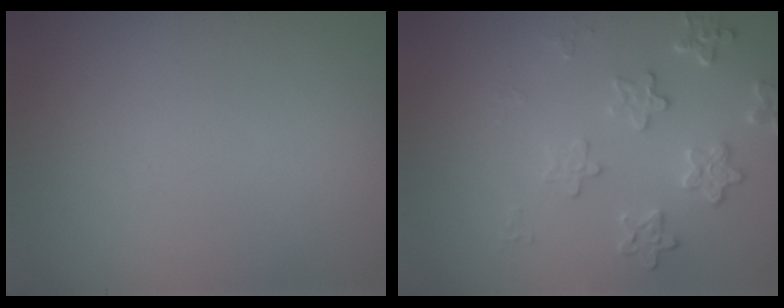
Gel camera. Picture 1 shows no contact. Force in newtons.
{"total": 2.6, "press": 2.0, "slide": 1.7}